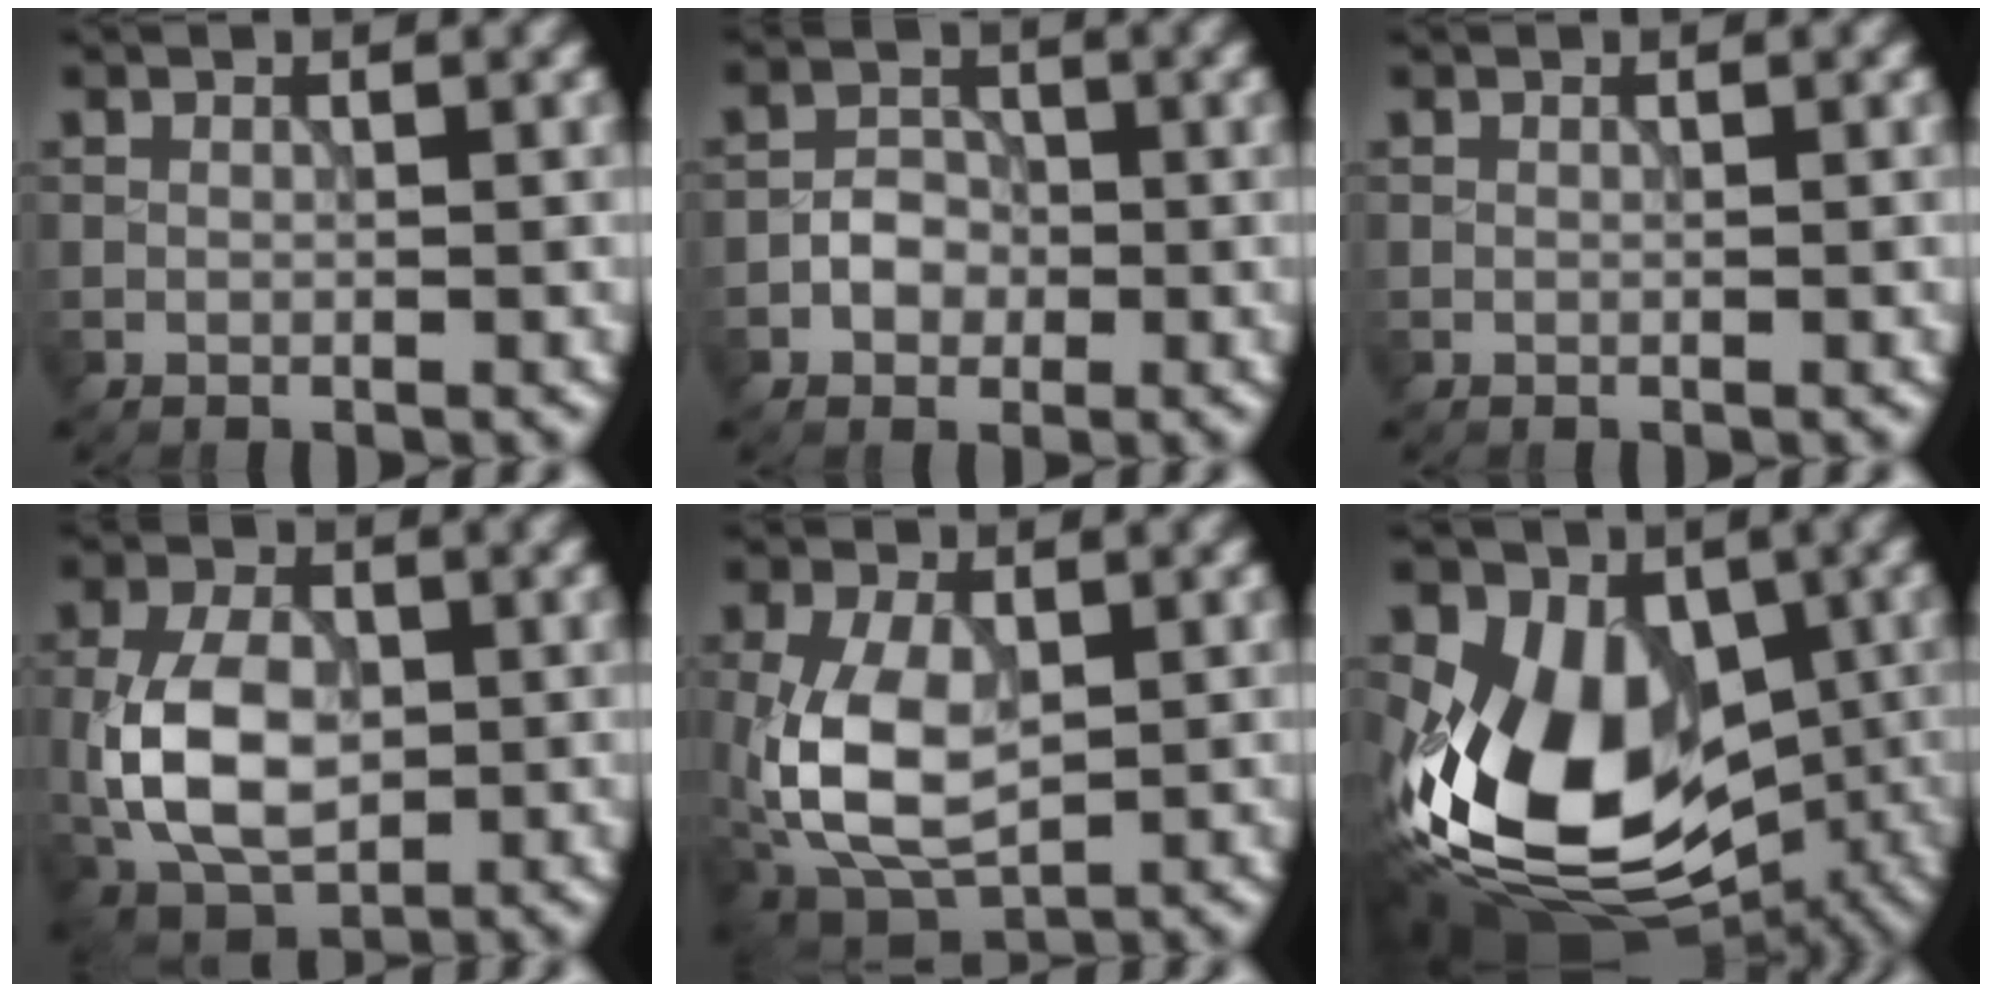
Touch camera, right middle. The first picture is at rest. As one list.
[{"total": 2.1, "force": [-0.8, 1.8, 0.9], "torque": [-0.009, 0.005, -0.017]}, {"total": 0.0}, {"total": 7.0, "force": [-0.6, 4.5, 5.3], "torque": [-0.116, 0.002, -0.014]}, {"total": 6.9, "force": [-0.4, 4.0, 5.6], "torque": [-0.123, 0.001, -0.007]}, {"total": 14.3, "force": [-1.6, 10.3, 9.8], "torque": [-0.173, -0.013, -0.032]}]